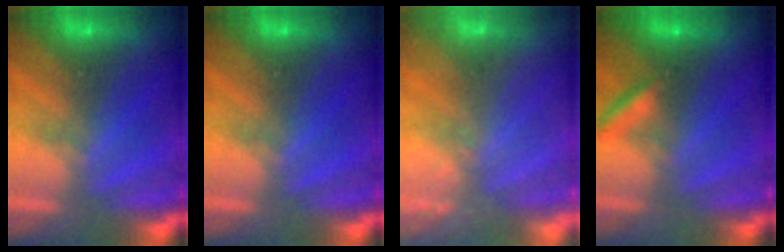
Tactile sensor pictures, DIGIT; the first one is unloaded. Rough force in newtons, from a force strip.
{"total": 0.0}
{"total": 2.5}
{"total": 2.1}